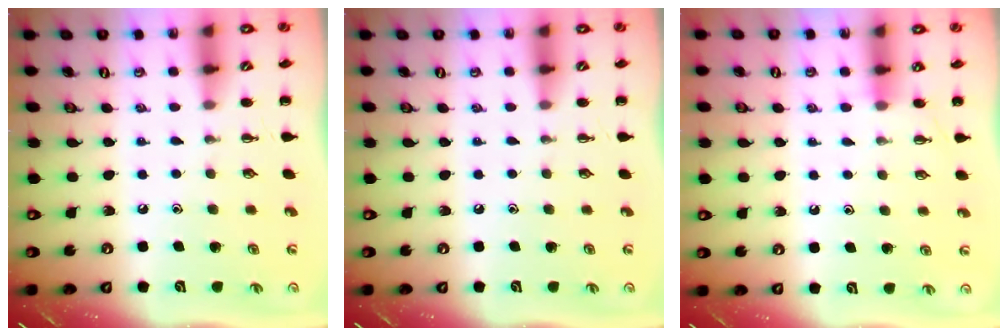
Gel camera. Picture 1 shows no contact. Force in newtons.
{"total": 0.0}
{"total": 5.0, "press": 4.8, "slide": 1.4}